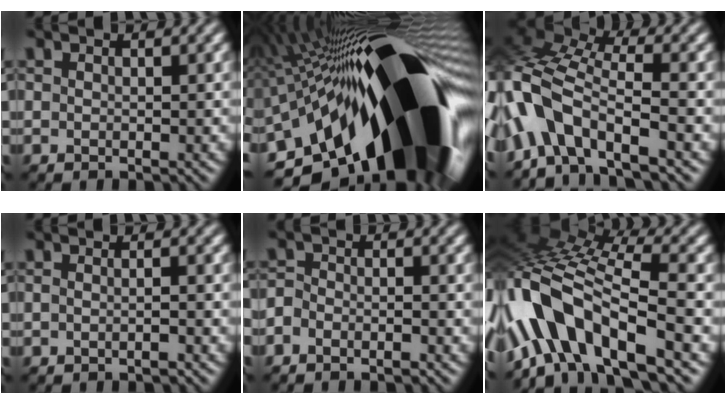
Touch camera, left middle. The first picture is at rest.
{"total": 22.5, "force": [-6.4, 9.1, 19.6], "torque": [-0.296, -0.029, -0.119]}
{"total": 9.9, "force": [-4.2, 4.6, 7.7], "torque": [-0.145, 0.014, -0.091]}
{"total": 1.1, "force": [-0.4, 0.3, 0.9], "torque": [-0.012, -0.002, -0.011]}
{"total": 2.1, "force": [-1.6, 1.1, 0.9], "torque": [-0.001, 0.007, -0.038]}
{"total": 13.0, "force": [-5.7, 5.0, 10.5], "torque": [-0.188, 0.013, -0.103]}